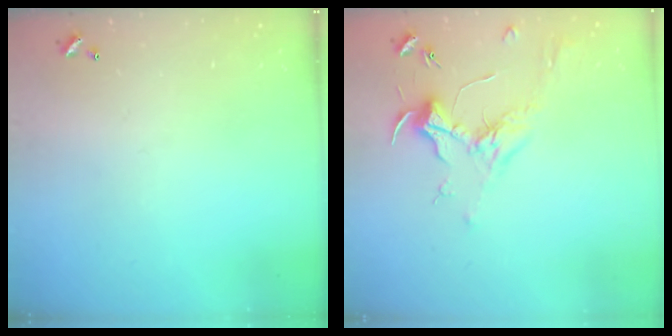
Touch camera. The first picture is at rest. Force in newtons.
{"total": 1.8, "press": 1.6, "slide": 0.7}